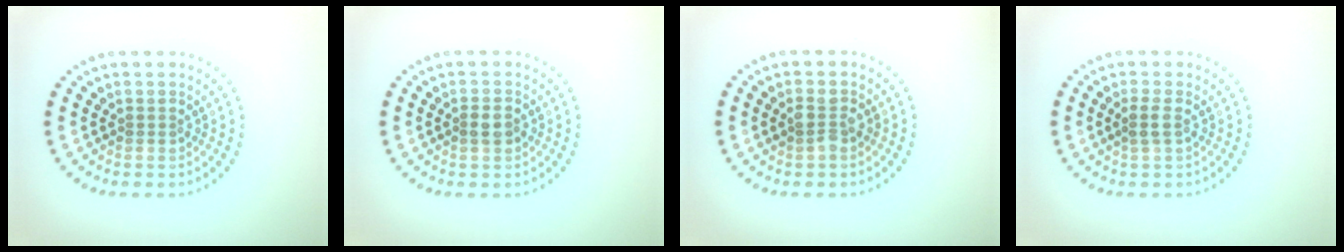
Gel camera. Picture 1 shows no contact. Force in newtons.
{"total": 1.5, "press": 1.5, "slide": 0.4}
{"total": 1.4, "press": 1.4, "slide": 0.2}
{"total": 1.4, "press": 1.3, "slide": 0.7}